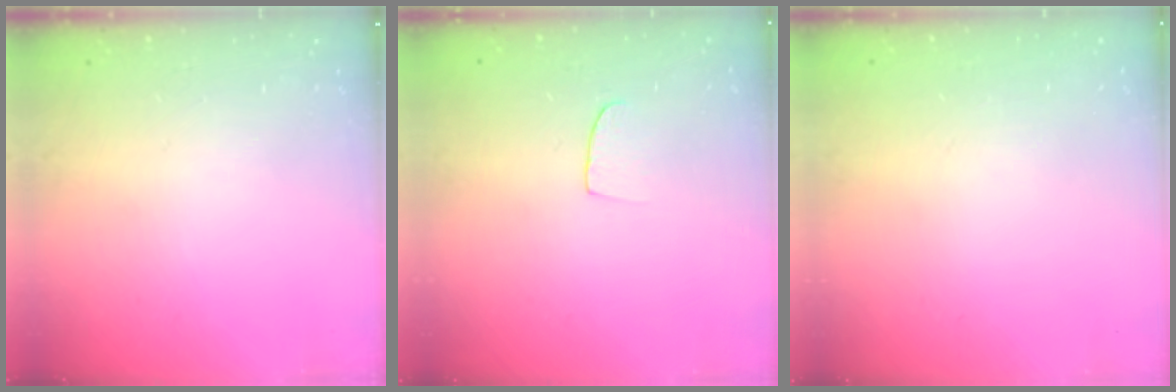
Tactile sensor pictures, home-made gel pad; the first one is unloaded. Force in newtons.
{"total": 5.5, "press": 5.4, "slide": 0.5}
{"total": 0.0}